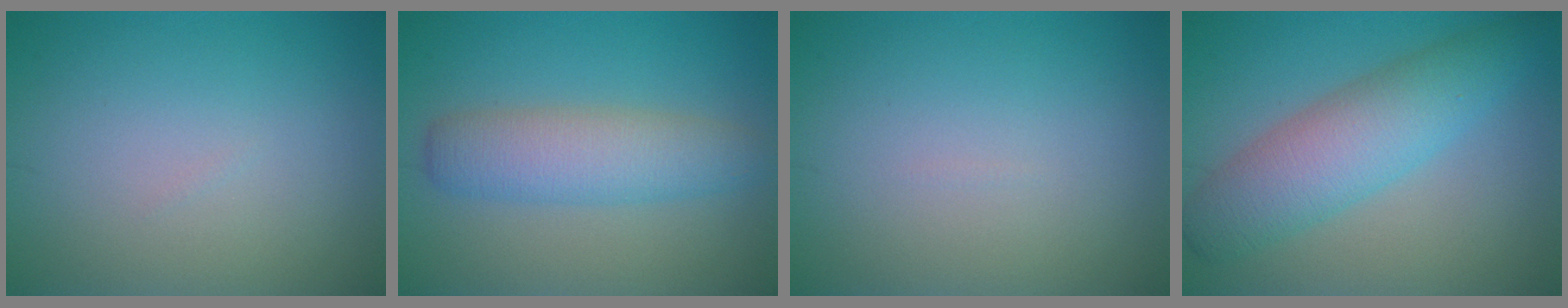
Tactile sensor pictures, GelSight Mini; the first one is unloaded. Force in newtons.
{"total": 4.7, "press": 4.7, "slide": 0.3}
{"total": 0.0}
{"total": 6.2, "press": 6.2, "slide": 0.1}